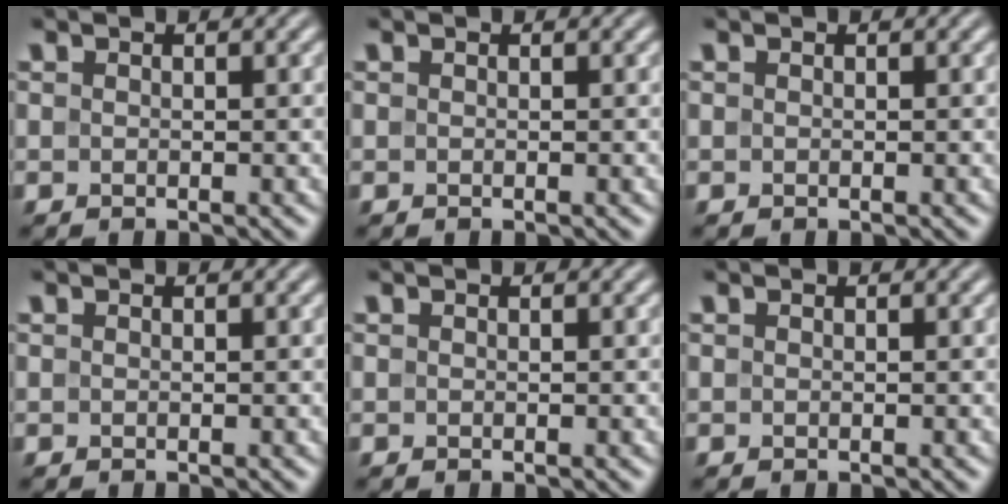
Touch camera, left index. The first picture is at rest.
{"total": 0.0}
{"total": 0.0}
{"total": 0.0}
{"total": 0.0}
{"total": 0.0}